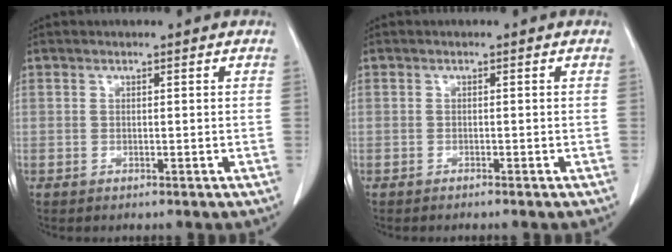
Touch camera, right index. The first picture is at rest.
{"total": 0.8, "force": [-0.7, -0.2, 0.3], "torque": [-0.009, 0.001, -0.011]}